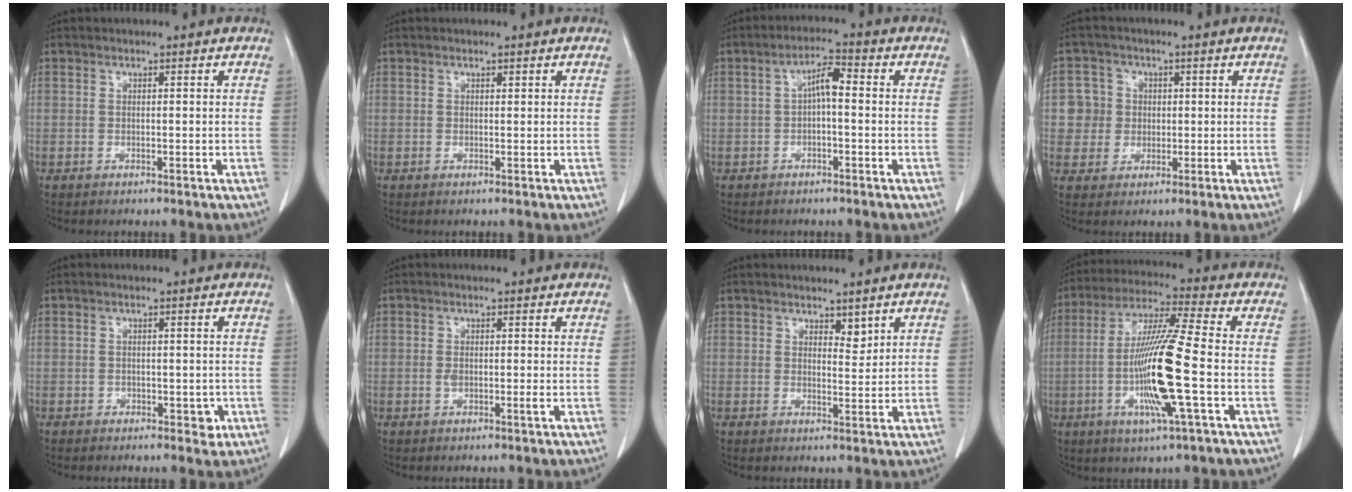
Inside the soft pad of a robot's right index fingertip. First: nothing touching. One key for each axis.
{"total": 0.0}
{"total": 4.1, "fx": 0.1, "fy": 1.1, "fz": 3.9, "tx": -0.069, "ty": 0.017, "tz": -0.001}
{"total": 5.1, "fx": 0.5, "fy": 5.1, "fz": 0.3, "tx": 0.003, "ty": 0.016, "tz": 0.012}
{"total": 2.5, "fx": -1.0, "fy": 1.8, "fz": 1.5, "tx": -0.012, "ty": 0.004, "tz": -0.007}
{"total": 1.5, "fx": -0.3, "fy": 0.2, "fz": 1.5, "tx": -0.029, "ty": -0.003, "tz": -0.005}
{"total": 2.2, "fx": 1.6, "fy": 0.9, "fz": 1.1, "tx": -0.015, "ty": -0.008, "tz": 0.030}
{"total": 14.7, "fx": -3.0, "fy": -0.3, "fz": 14.4, "tx": -0.287, "ty": -0.011, "tz": -0.066}